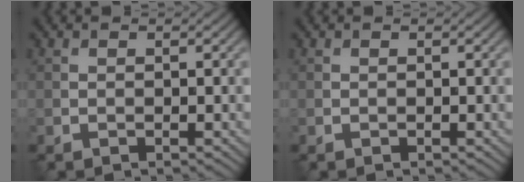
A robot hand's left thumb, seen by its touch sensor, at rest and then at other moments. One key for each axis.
{"total": 0.0}